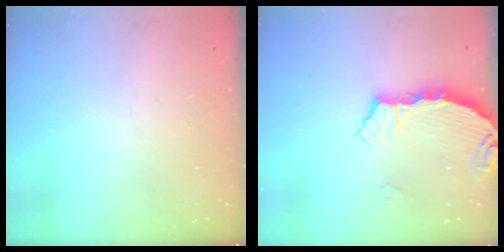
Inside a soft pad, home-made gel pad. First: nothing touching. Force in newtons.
{"total": 3.9, "press": 3.9, "slide": 0.2}